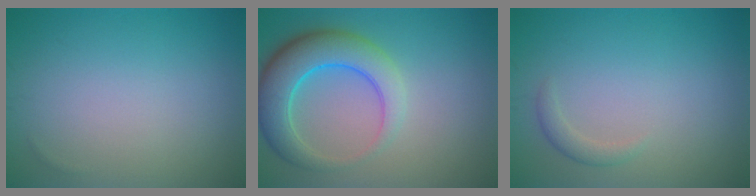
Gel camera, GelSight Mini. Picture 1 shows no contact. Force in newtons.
{"total": 6.6, "press": 6.6, "slide": 0.3}
{"total": 1.2, "press": 1.2, "slide": 0.1}